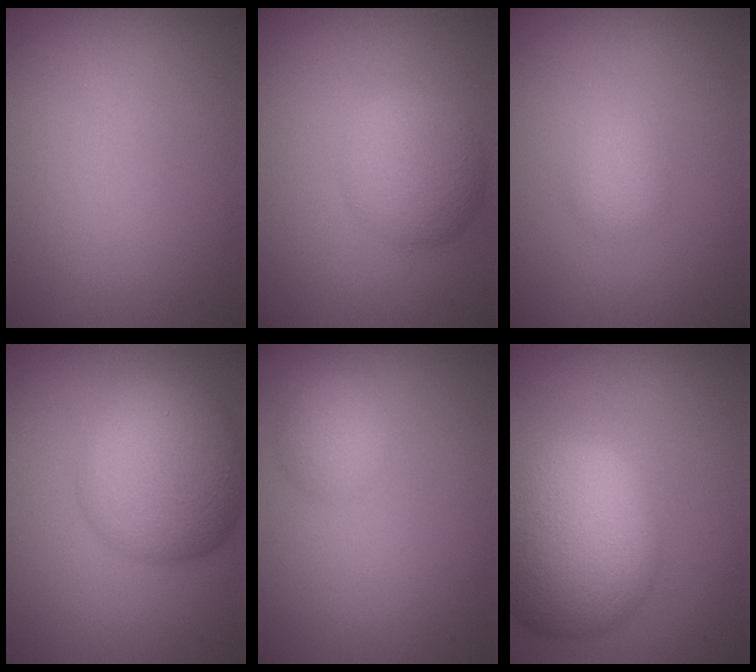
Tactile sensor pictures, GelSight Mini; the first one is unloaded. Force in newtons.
{"total": 4.0, "press": 4.0, "slide": 0.2}
{"total": 1.4, "press": 1.4, "slide": 0.1}
{"total": 7.8, "press": 7.8, "slide": 0.1}
{"total": 2.1, "press": 2.1, "slide": 0.1}
{"total": 10.1, "press": 10.0, "slide": 0.9}